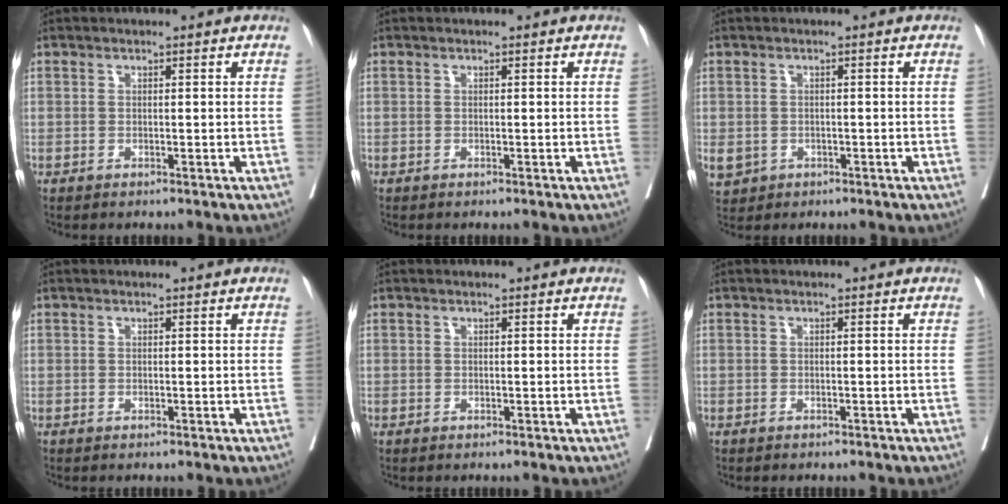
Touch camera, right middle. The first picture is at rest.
{"total": 0.0}
{"total": 6.3, "force": [-2.5, 5.3, 2.4], "torque": [-0.077, -0.003, -0.033]}
{"total": 0.0}
{"total": 0.0}
{"total": 1.2, "force": [-1.0, 0.0, 0.5], "torque": [-0.005, -0.001, -0.014]}